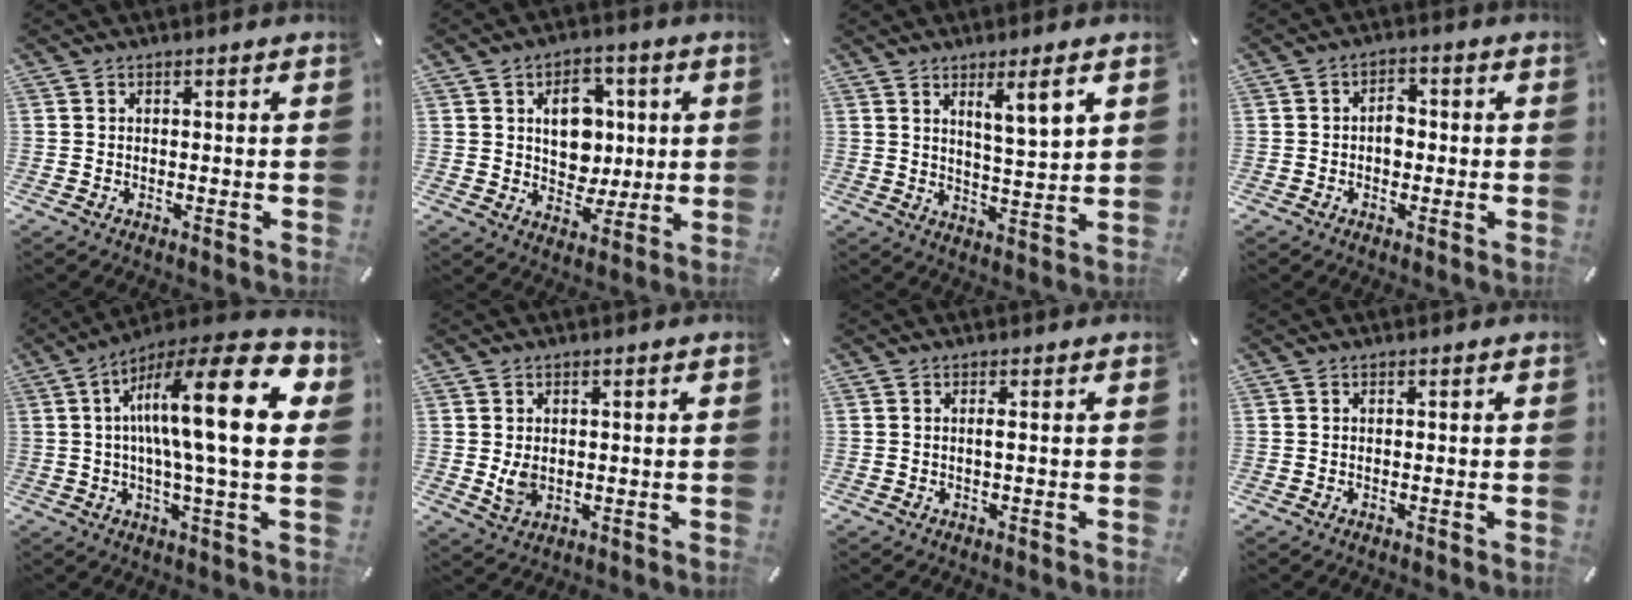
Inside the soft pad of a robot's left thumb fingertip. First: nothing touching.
{"total": 10.4, "force": [2.0, 8.5, 5.6], "torque": [-0.066, -0.001, 0.033]}
{"total": 7.2, "force": [4.7, 0.7, 5.4], "torque": [-0.091, -0.026, 0.074]}
{"total": 3.8, "force": [-0.6, 2.8, 2.5], "torque": [-0.030, 0.003, -0.016]}
{"total": 22.8, "force": [5.4, 4.5, 21.7], "torque": [-0.347, -0.031, 0.069]}
{"total": 4.1, "force": [0.2, 3.1, 2.6], "torque": [-0.045, -0.007, -0.001]}
{"total": 1.2, "force": [0.0, 0.0, 1.1], "torque": [-0.023, -0.003, 0.000]}
{"total": 0.0}